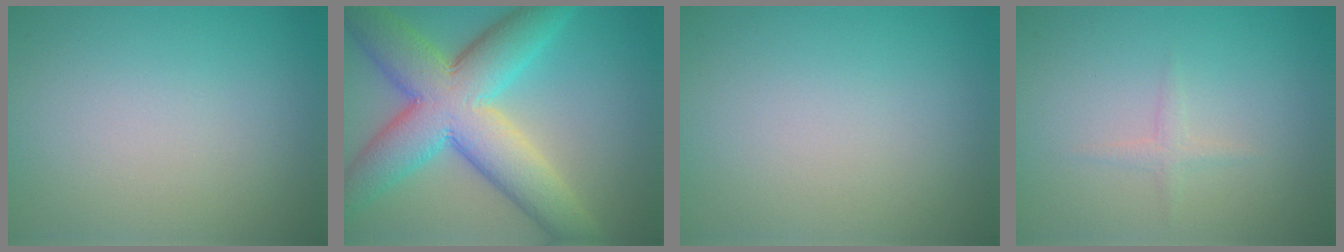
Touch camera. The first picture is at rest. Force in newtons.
{"total": 11.1, "press": 11.1, "slide": 0.5}
{"total": 0.0}
{"total": 0.9, "press": 0.9, "slide": 0.0}